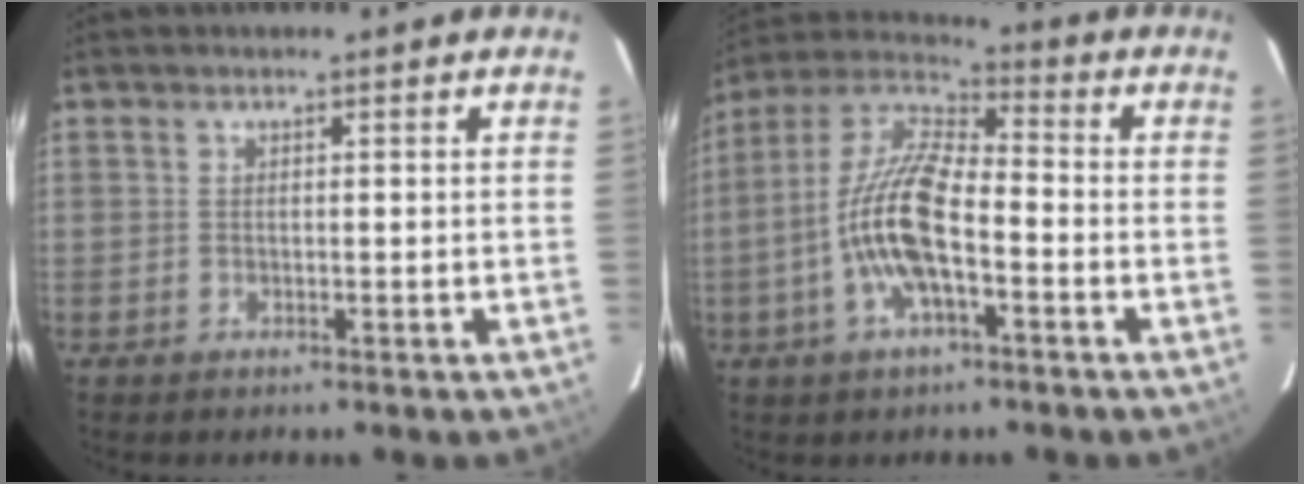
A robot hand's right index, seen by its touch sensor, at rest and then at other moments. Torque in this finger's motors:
{"motor_torque": [1.82, -0.32, 1.05, 0.21]}